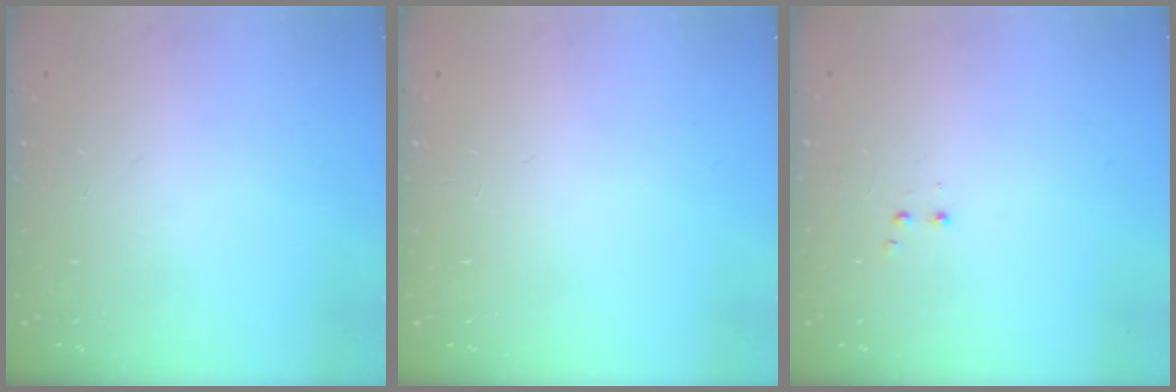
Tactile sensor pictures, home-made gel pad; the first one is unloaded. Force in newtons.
{"total": 0.0}
{"total": 2.0, "press": 1.8, "slide": 0.9}